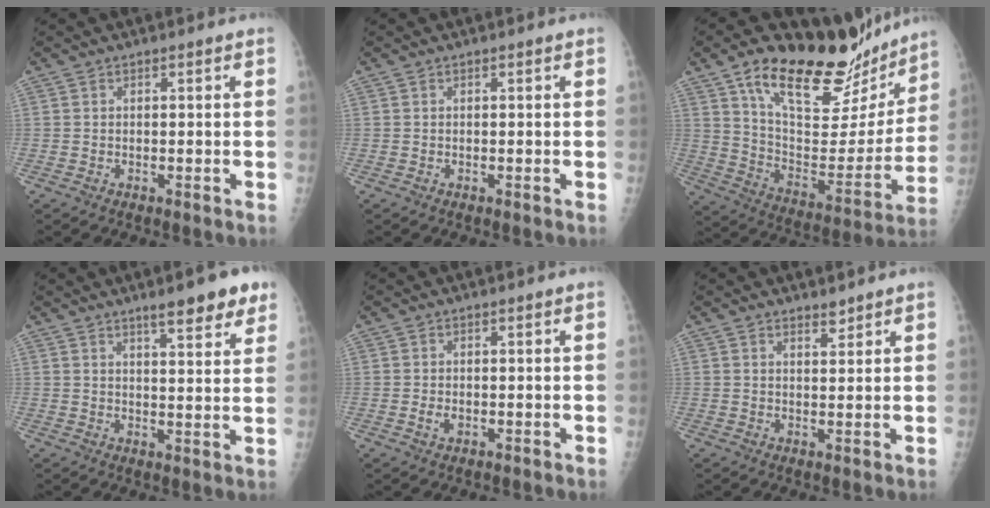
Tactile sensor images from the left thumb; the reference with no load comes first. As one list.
[{"total": 0.0}, {"total": 27.7, "force": [19.9, 11.2, 15.7], "torque": [-0.199, -0.072, 0.316]}, {"total": 8.9, "force": [6.1, 2.0, 6.2], "torque": [-0.065, -0.030, 0.083]}, {"total": 1.4, "force": [-0.1, 1.0, 1.1], "torque": [-0.019, -0.002, -0.002]}, {"total": 2.0, "force": [1.8, 0.6, 0.6], "torque": [0.000, -0.015, 0.029]}]